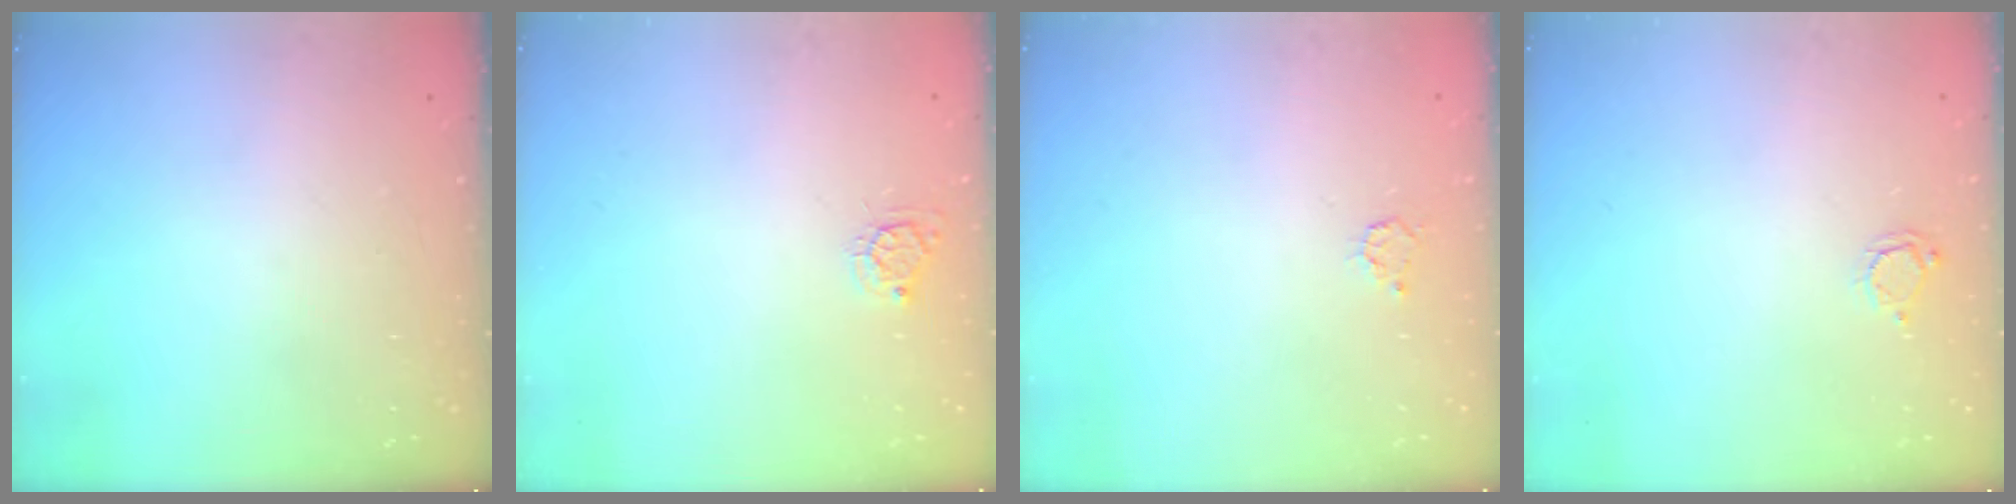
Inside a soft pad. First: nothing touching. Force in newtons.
{"total": 3.9, "press": 3.9, "slide": 0.3}
{"total": 2.9, "press": 2.9, "slide": 0.3}
{"total": 3.7, "press": 3.7, "slide": 0.3}